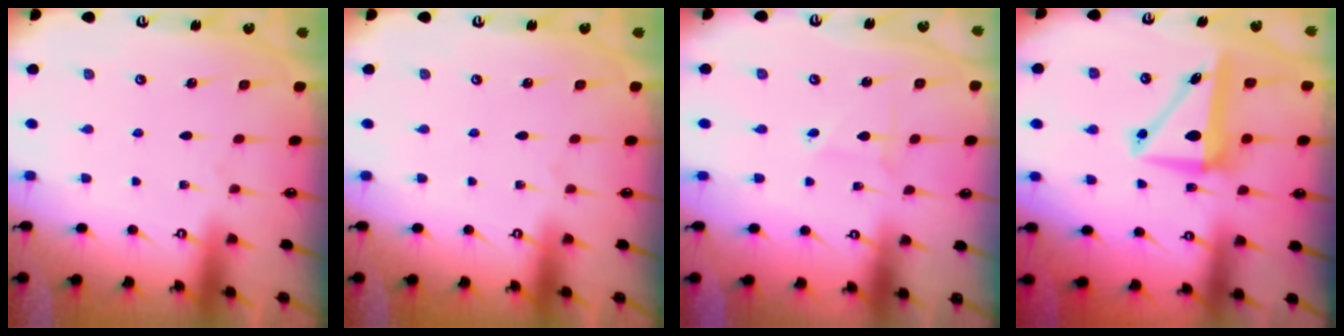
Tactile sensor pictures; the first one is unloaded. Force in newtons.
{"total": 0.0}
{"total": 1.8, "press": 1.8, "slide": 0.1}
{"total": 7.9, "press": 7.8, "slide": 1.4}